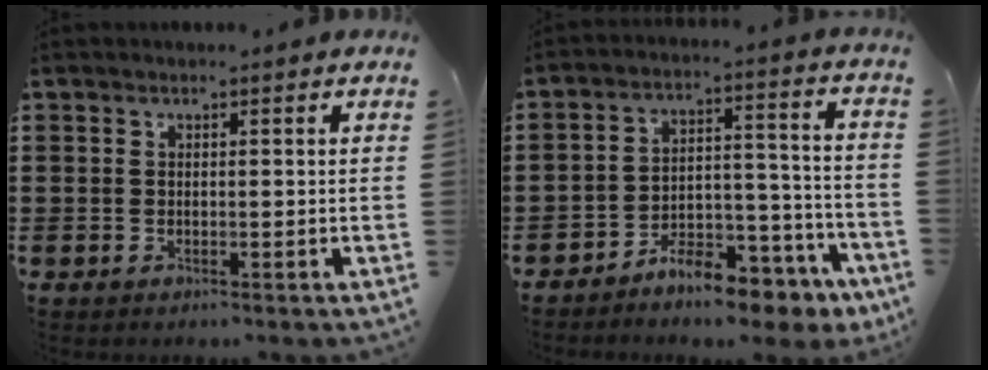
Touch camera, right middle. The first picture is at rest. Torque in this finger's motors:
{"motor_torque": [1.34, -0.80, 0.26, 0.16]}